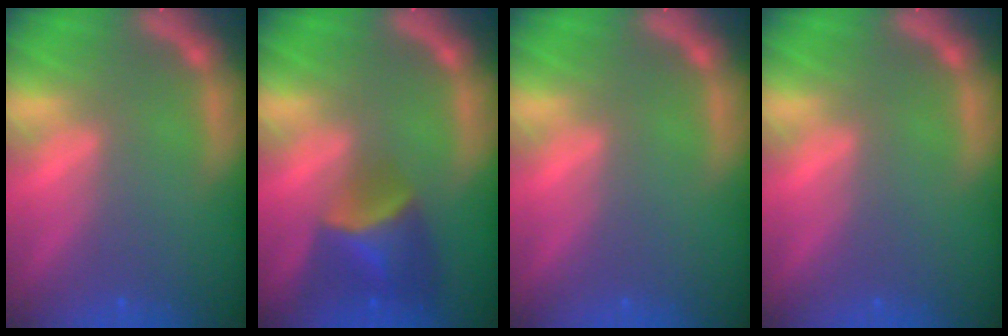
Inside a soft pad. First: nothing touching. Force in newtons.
{"total": 5.5}
{"total": 0.0}
{"total": 0.0}